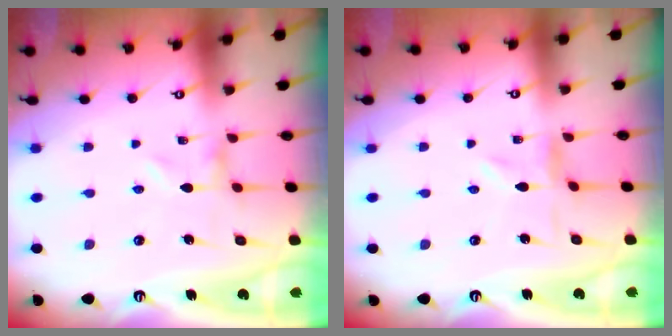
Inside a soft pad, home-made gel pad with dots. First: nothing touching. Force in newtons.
{"total": 0.0}